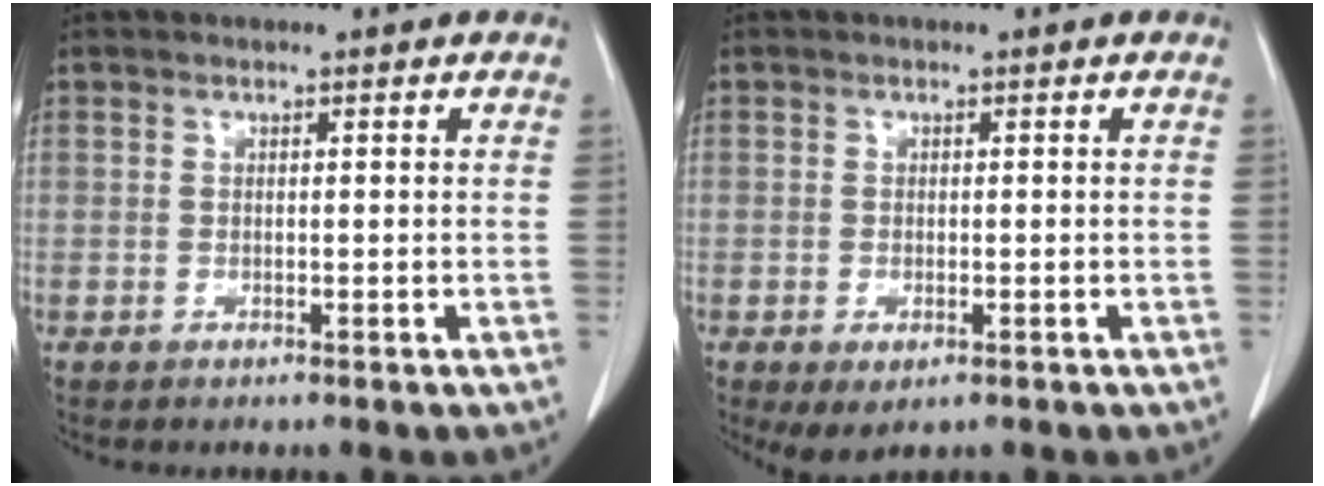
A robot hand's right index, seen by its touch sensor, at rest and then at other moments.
{"total": 3.3, "force": [-1.6, 1.5, 2.5], "torque": [-0.040, -0.007, -0.015]}